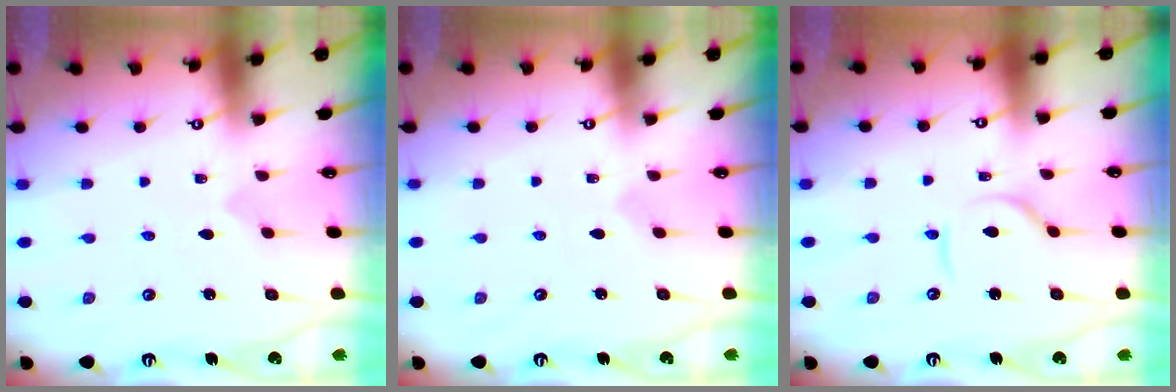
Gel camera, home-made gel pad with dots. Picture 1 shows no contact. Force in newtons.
{"total": 0.8, "press": 0.8, "slide": 0.0}
{"total": 5.0, "press": 4.9, "slide": 0.5}